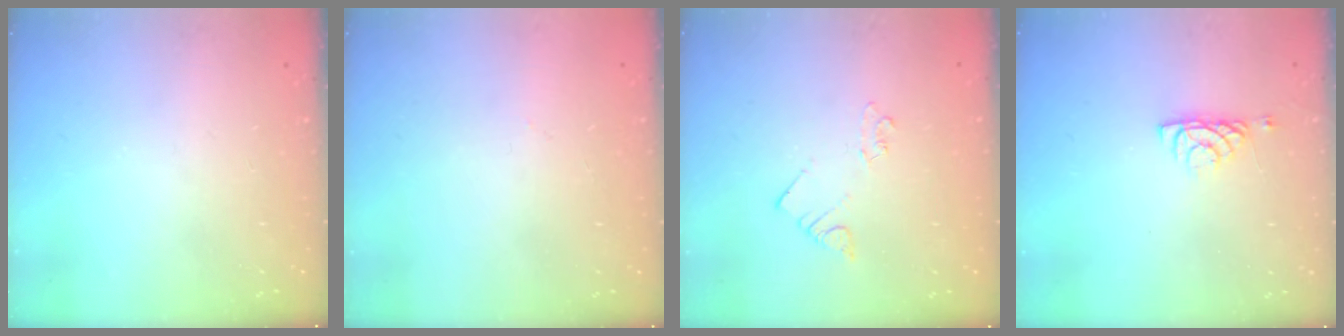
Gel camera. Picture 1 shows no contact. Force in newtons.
{"total": 0.0}
{"total": 1.4, "press": 1.4, "slide": 0.1}
{"total": 4.7, "press": 4.6, "slide": 0.7}